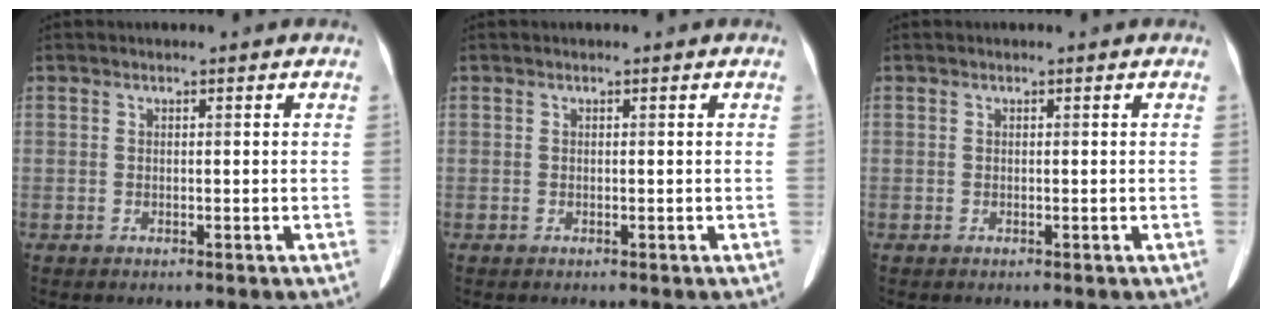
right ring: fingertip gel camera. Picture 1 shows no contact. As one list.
[{"total": 0.0}, {"total": 0.0}]